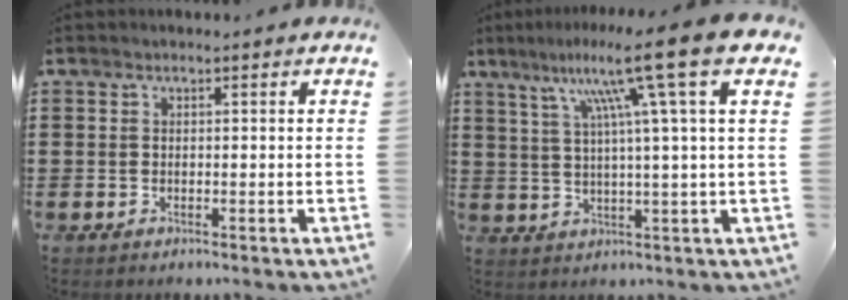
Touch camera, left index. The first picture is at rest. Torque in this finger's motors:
{"motor_torque": [2.14, 0.00, 0.81, 0.21]}